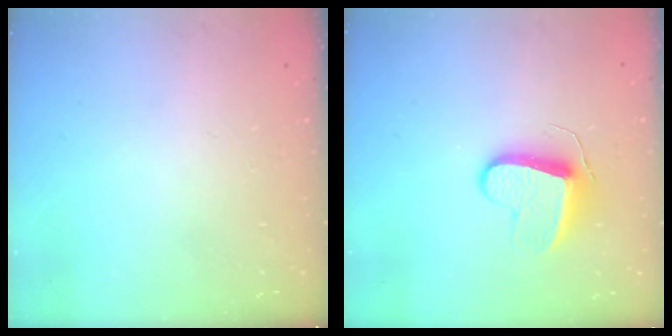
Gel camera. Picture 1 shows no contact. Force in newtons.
{"total": 9.9, "press": 9.8, "slide": 0.6}